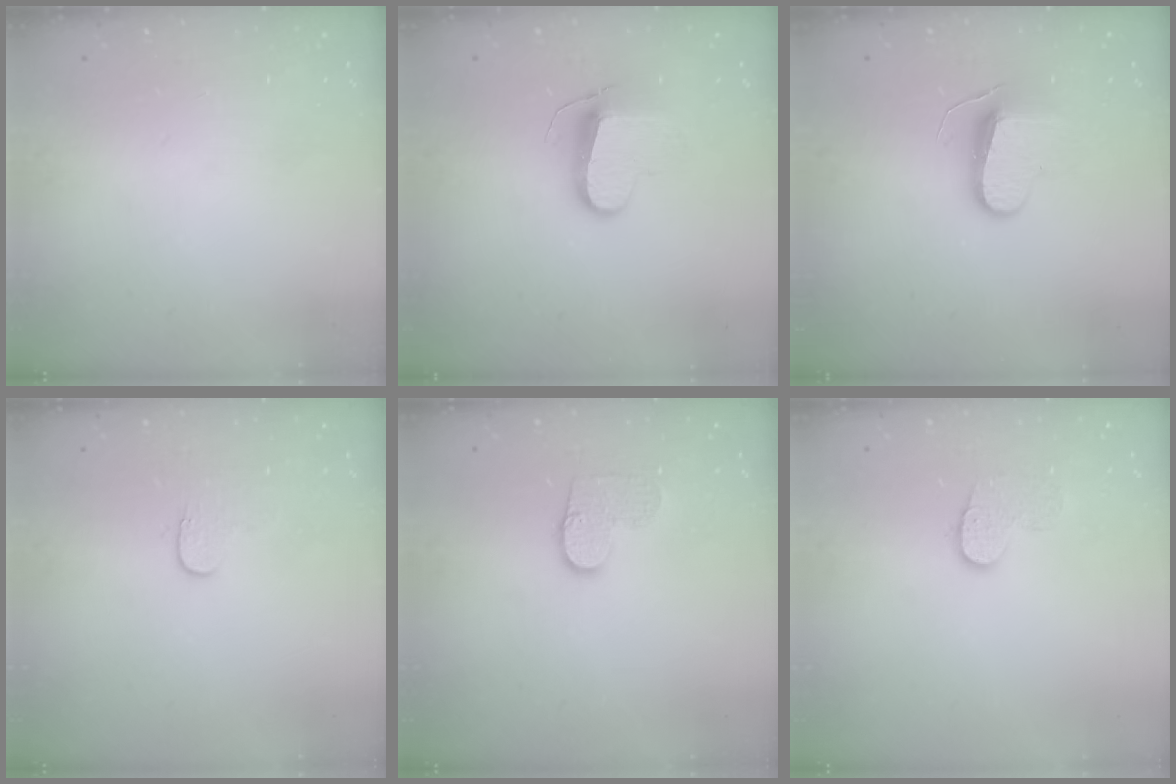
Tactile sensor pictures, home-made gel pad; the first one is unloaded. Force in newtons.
{"total": 9.2, "press": 9.2, "slide": 0.3}
{"total": 9.0, "press": 9.0, "slide": 0.4}
{"total": 3.6, "press": 3.6, "slide": 0.3}
{"total": 8.4, "press": 8.4, "slide": 0.3}
{"total": 8.3, "press": 8.3, "slide": 0.4}